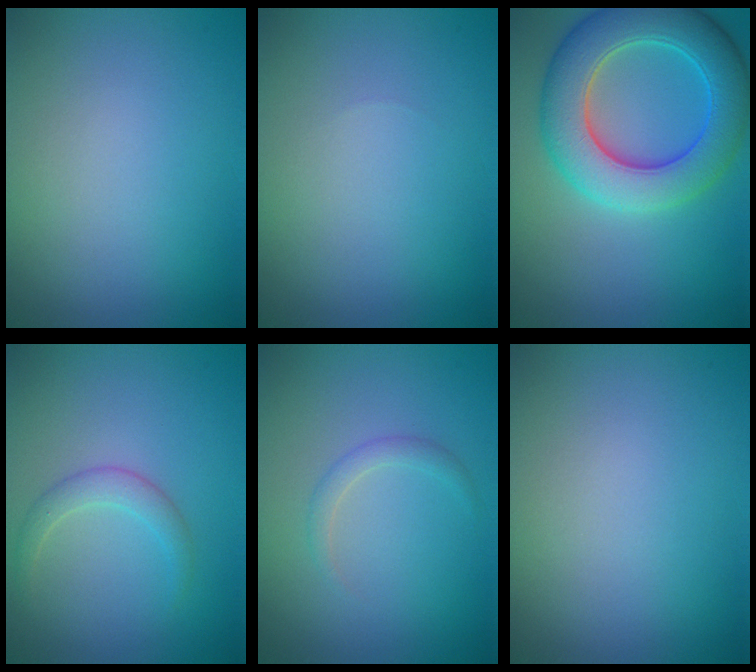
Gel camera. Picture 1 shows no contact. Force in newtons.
{"total": 0.0}
{"total": 7.9, "press": 7.9, "slide": 0.3}
{"total": 1.7, "press": 1.7, "slide": 0.1}
{"total": 0.7, "press": 0.7, "slide": 0.1}
{"total": 0.0}